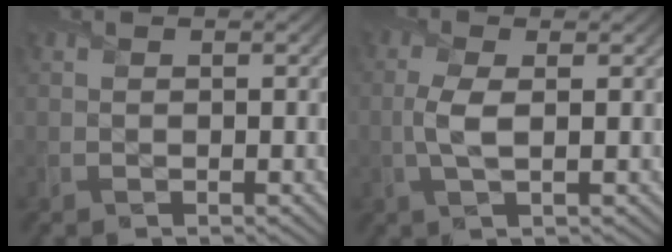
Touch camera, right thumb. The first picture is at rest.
{"total": 3.2, "force": [0.1, 0.9, 3.1], "torque": [-0.076, 0.004, 0.000]}